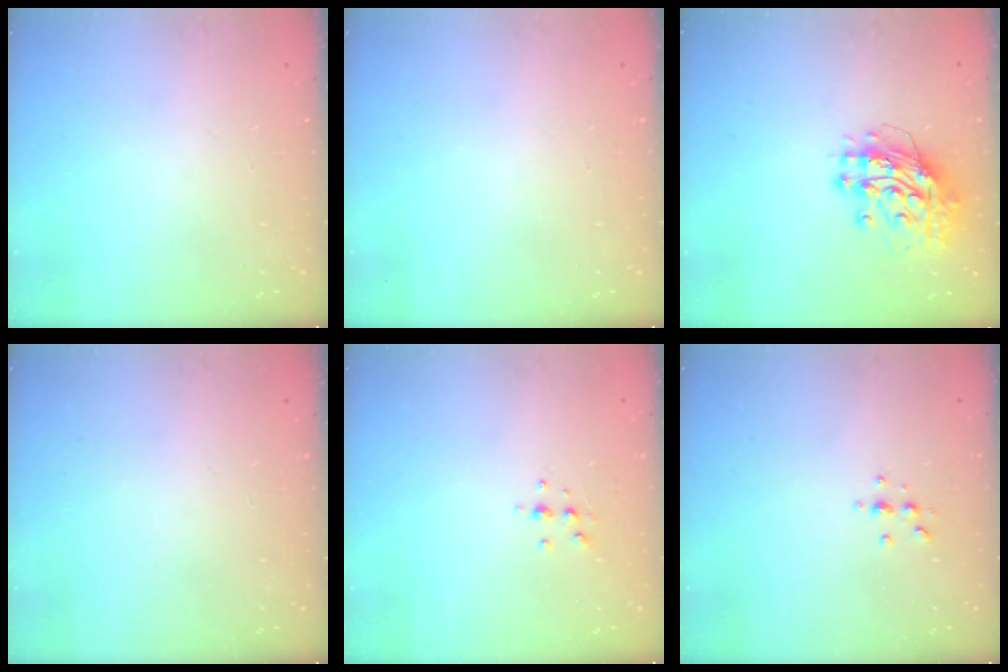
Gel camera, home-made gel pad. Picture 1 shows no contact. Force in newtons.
{"total": 0.0}
{"total": 13.2, "press": 13.1, "slide": 1.2}
{"total": 0.0}
{"total": 5.2, "press": 5.1, "slide": 0.9}
{"total": 3.9, "press": 3.9, "slide": 0.6}